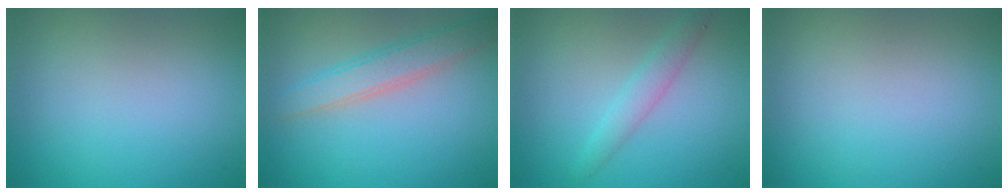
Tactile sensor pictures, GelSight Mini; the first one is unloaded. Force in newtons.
{"total": 3.3, "press": 3.3, "slide": 0.2}
{"total": 2.5, "press": 2.5, "slide": 0.1}
{"total": 0.0}